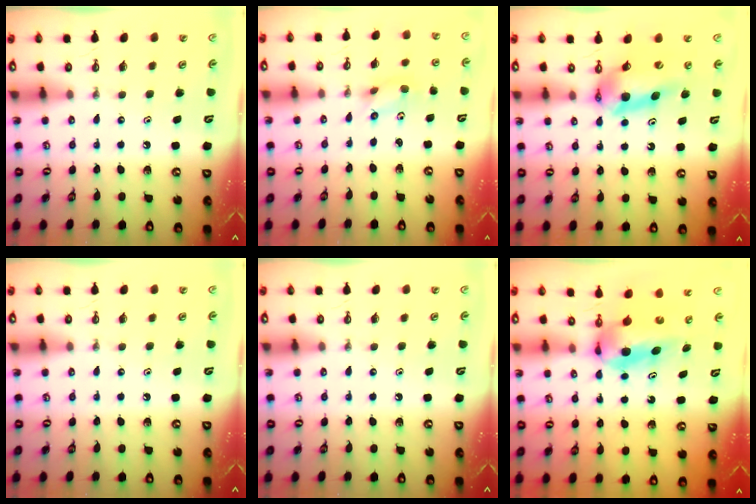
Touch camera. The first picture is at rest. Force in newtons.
{"total": 2.3, "press": 2.2, "slide": 0.8}
{"total": 10.6, "press": 10.5, "slide": 0.9}
{"total": 0.0}
{"total": 0.0}
{"total": 5.5, "press": 5.2, "slide": 1.8}